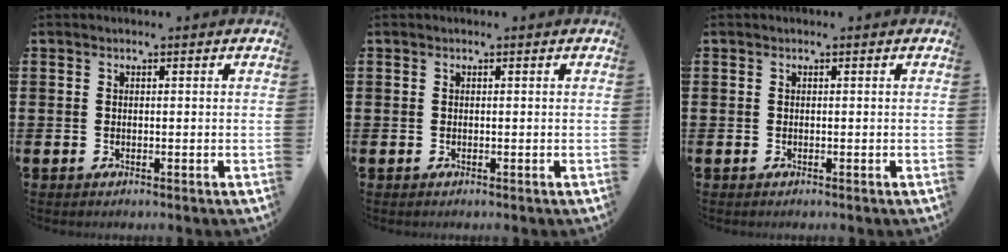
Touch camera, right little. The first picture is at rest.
{"total": 0.0}
{"total": 0.0}